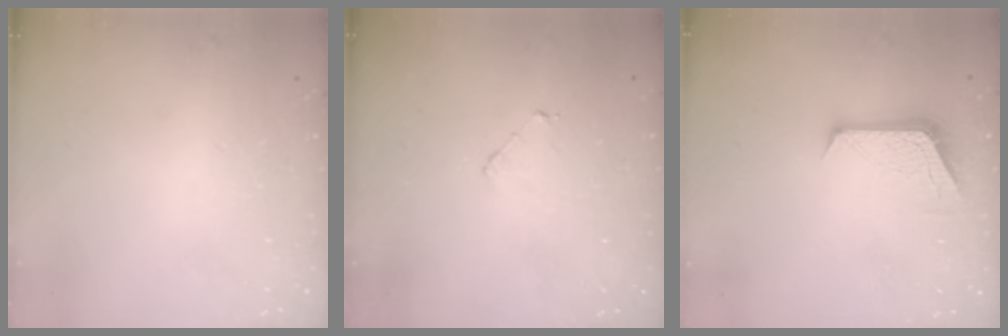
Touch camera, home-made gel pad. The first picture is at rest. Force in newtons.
{"total": 3.5, "press": 3.5, "slide": 0.2}
{"total": 8.3, "press": 8.3, "slide": 0.7}